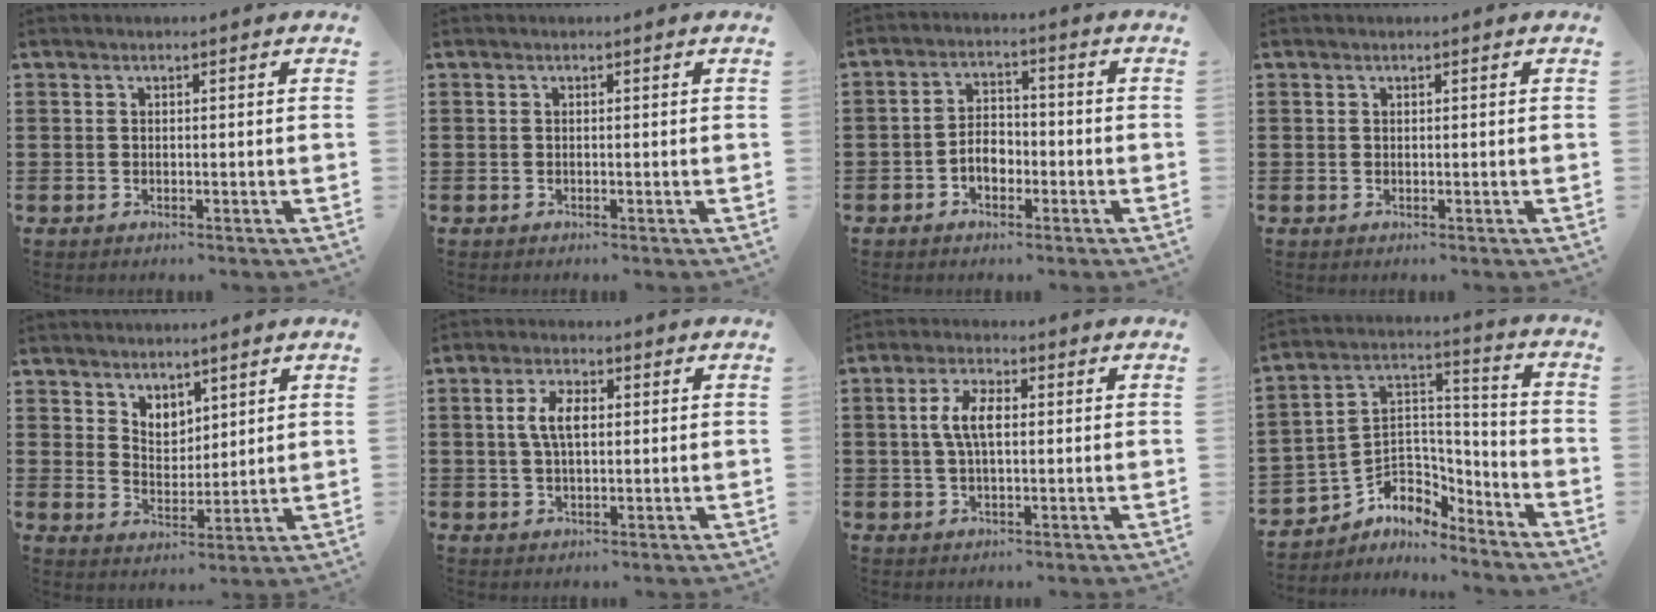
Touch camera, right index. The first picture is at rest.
{"total": 0.0}
{"total": 4.0, "force": [-1.7, 2.6, 2.6], "torque": [-0.047, 0.001, -0.037]}
{"total": 0.0}
{"total": 4.2, "force": [3.5, 2.4, 0.0], "torque": [-0.015, -0.004, 0.065]}
{"total": 5.1, "force": [0.7, 2.4, 4.4], "torque": [-0.092, 0.011, 0.010]}
{"total": 5.5, "force": [0.5, 2.4, 4.9], "torque": [-0.113, 0.005, 0.002]}
{"total": 5.2, "force": [-2.8, 4.3, 1.0], "torque": [-0.040, -0.008, -0.056]}